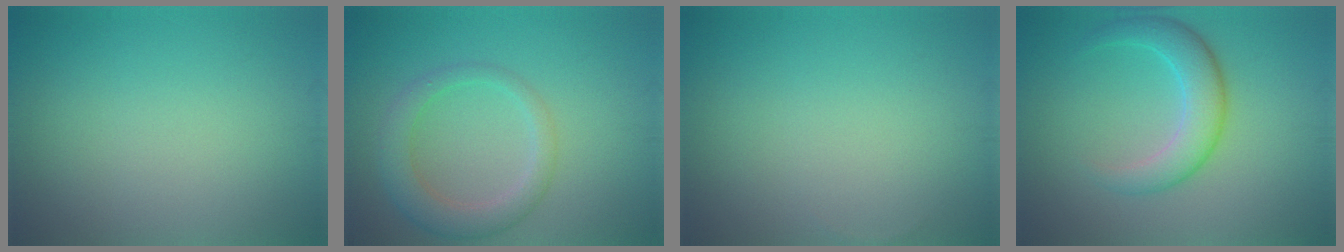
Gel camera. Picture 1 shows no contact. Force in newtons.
{"total": 3.6, "press": 3.6, "slide": 0.3}
{"total": 0.0}
{"total": 4.2, "press": 4.2, "slide": 0.1}